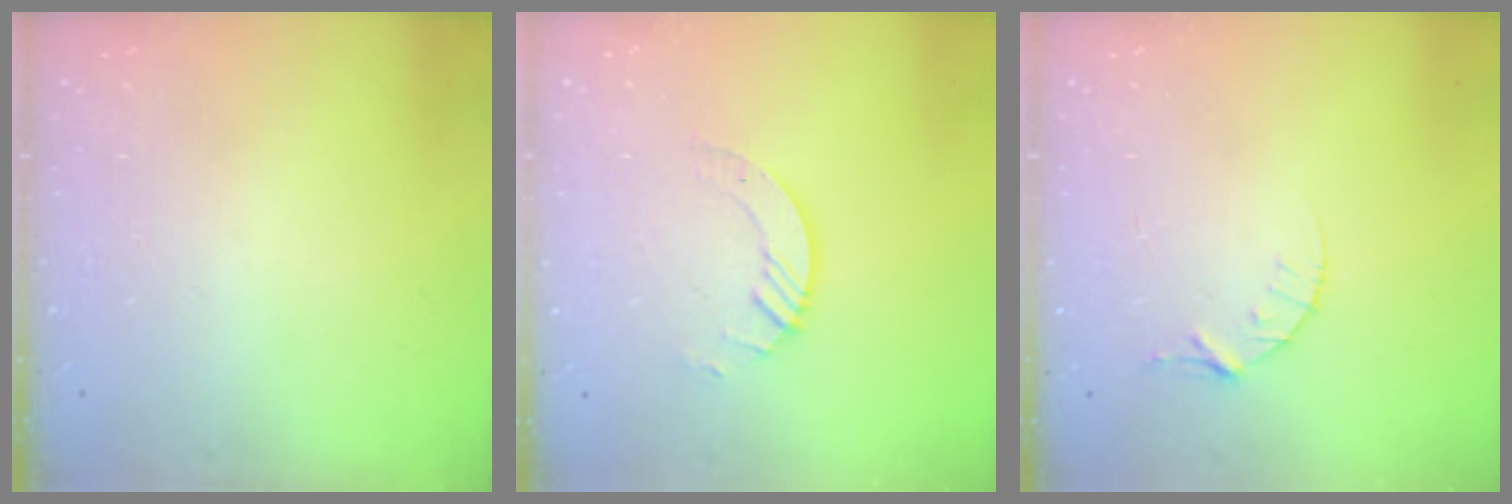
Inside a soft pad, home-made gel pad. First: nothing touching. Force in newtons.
{"total": 3.0, "press": 3.0, "slide": 0.3}
{"total": 4.3, "press": 4.3, "slide": 0.5}